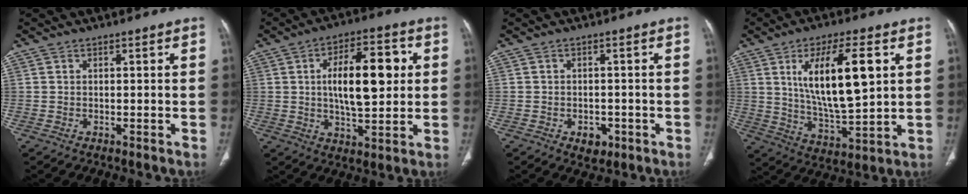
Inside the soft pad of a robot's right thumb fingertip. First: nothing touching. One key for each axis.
{"total": 15.1, "fx": 2.3, "fy": 6.5, "fz": 13.4, "tx": -0.193, "ty": 0.006, "tz": 0.037}
{"total": 3.2, "fx": -1.4, "fy": 2.4, "fz": 1.7, "tx": -0.008, "ty": 0.004, "tz": -0.012}
{"total": 17.1, "fx": 4.7, "fy": 5.6, "fz": 15.4, "tx": -0.262, "ty": -0.018, "tz": 0.091}